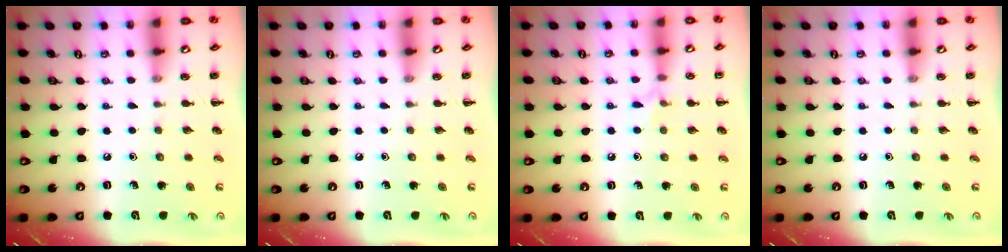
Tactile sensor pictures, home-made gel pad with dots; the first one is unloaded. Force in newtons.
{"total": 0.0}
{"total": 5.8, "press": 5.5, "slide": 1.9}
{"total": 0.0}